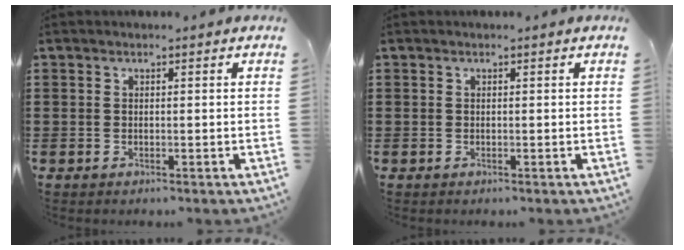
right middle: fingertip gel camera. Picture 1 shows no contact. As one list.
[{"total": 0.0}]